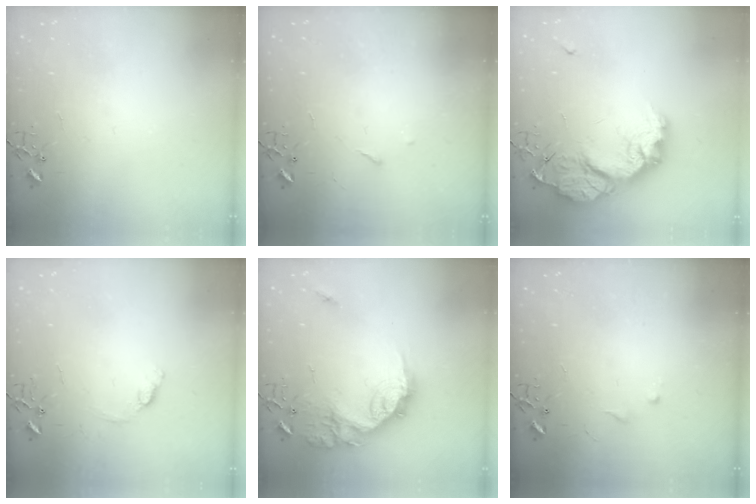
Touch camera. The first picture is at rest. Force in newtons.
{"total": 2.9, "press": 2.8, "slide": 0.5}
{"total": 25.2, "press": 25.1, "slide": 2.0}
{"total": 7.3, "press": 7.3, "slide": 0.7}
{"total": 19.2, "press": 19.2, "slide": 1.0}
{"total": 5.3, "press": 5.2, "slide": 0.7}